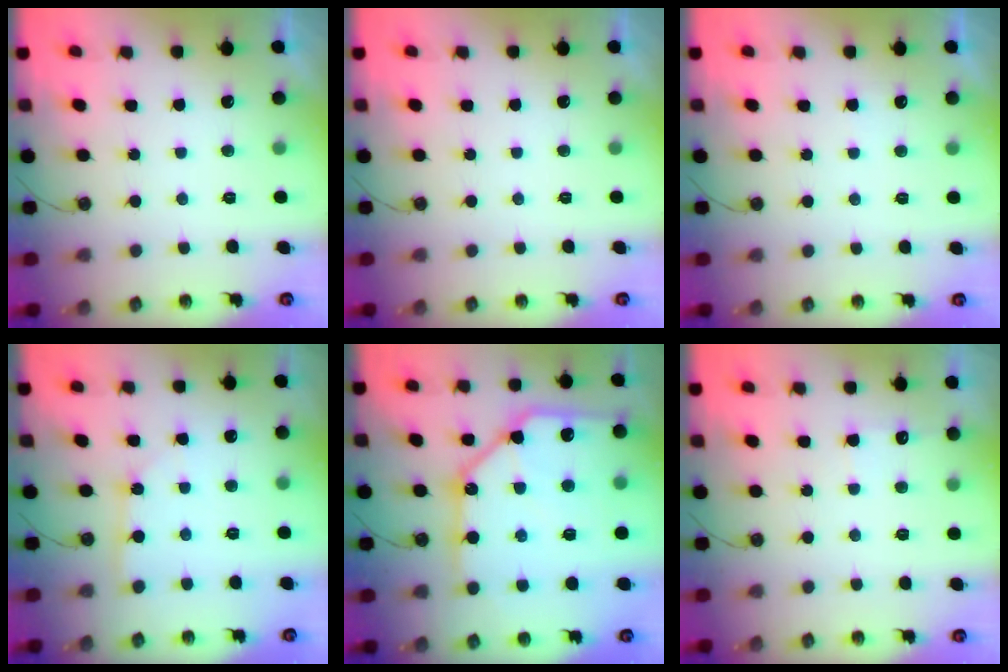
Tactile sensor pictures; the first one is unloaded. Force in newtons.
{"total": 0.0}
{"total": 2.9, "press": 2.9, "slide": 0.5}
{"total": 1.8, "press": 1.8, "slide": 0.2}
{"total": 22.6, "press": 22.5, "slide": 2.6}
{"total": 4.4, "press": 4.4, "slide": 0.4}